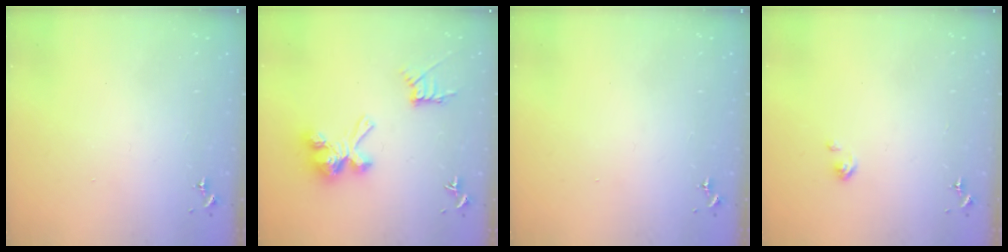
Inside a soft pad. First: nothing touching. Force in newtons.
{"total": 13.8, "press": 13.8, "slide": 0.4}
{"total": 0.0}
{"total": 3.0, "press": 3.0, "slide": 0.3}